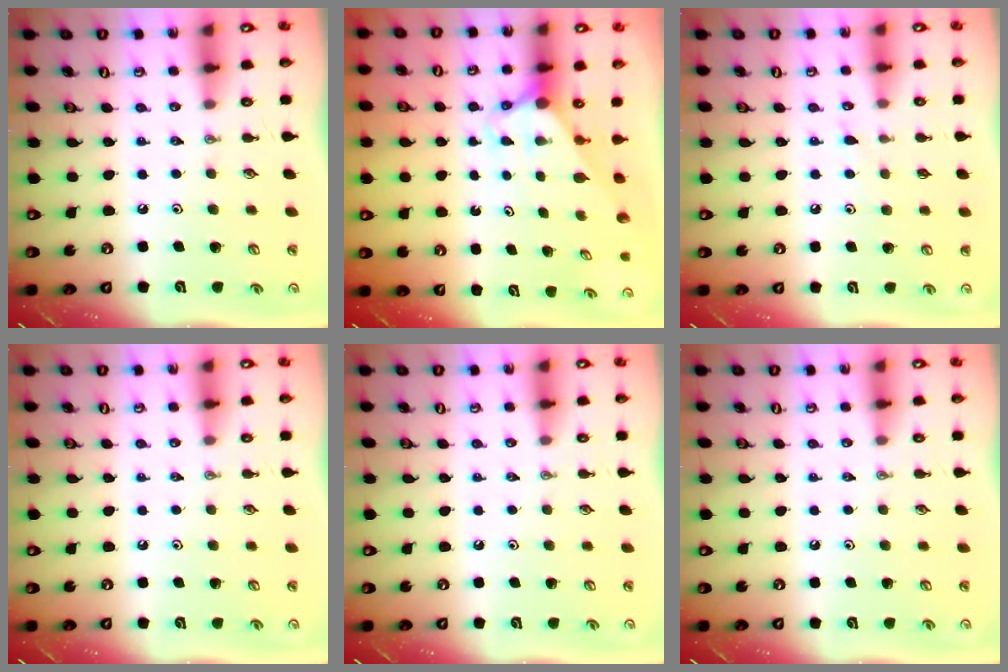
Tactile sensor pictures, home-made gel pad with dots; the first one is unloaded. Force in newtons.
{"total": 2.9, "press": 2.9, "slide": 0.1}
{"total": 5.7, "press": 5.7, "slide": 0.6}
{"total": 0.0}
{"total": 0.0}
{"total": 0.0}